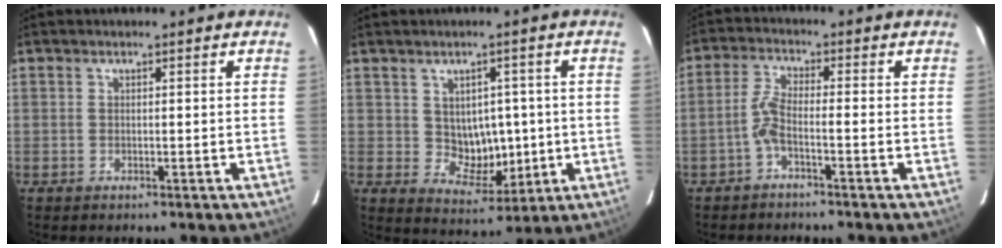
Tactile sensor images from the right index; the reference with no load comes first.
{"total": 6.8, "force": [0.5, 4.9, 4.6], "torque": [-0.064, 0.006, 0.026]}
{"total": 3.6, "force": [-1.7, 0.3, 3.1], "torque": [-0.070, 0.012, -0.036]}